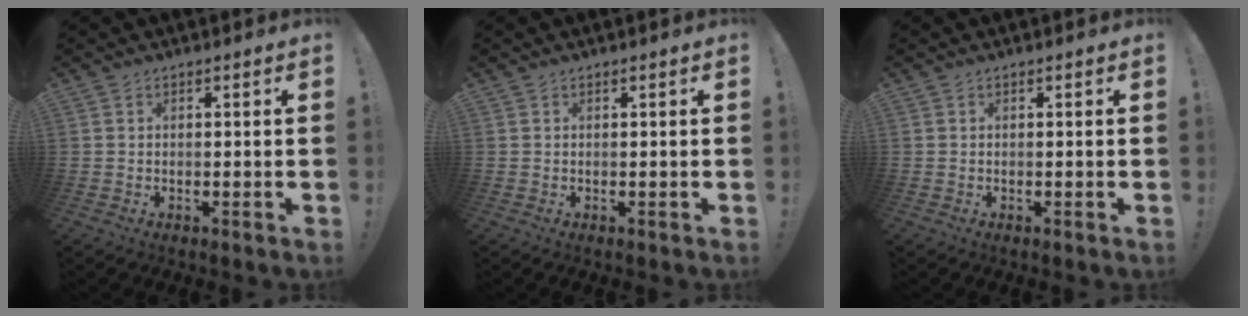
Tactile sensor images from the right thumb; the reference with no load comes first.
{"total": 0.0}
{"total": 0.0}